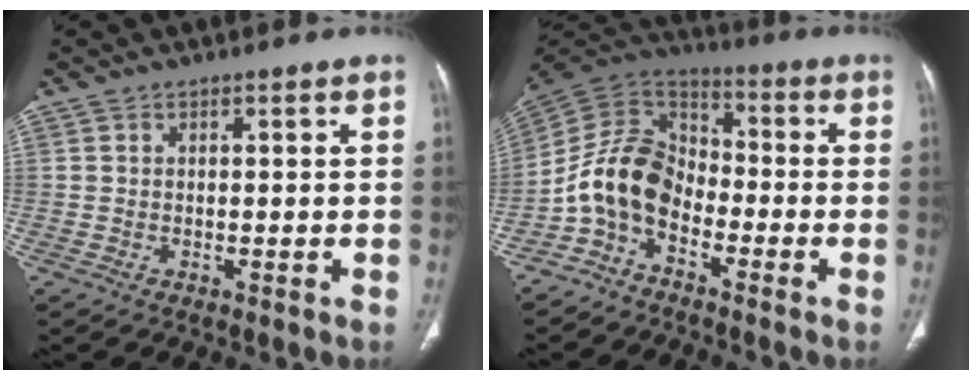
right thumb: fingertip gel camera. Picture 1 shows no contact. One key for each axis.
{"total": 11.9, "fx": -4.9, "fy": 8.1, "fz": 7.2, "tx": -0.133, "ty": 0.070, "tz": -0.112}